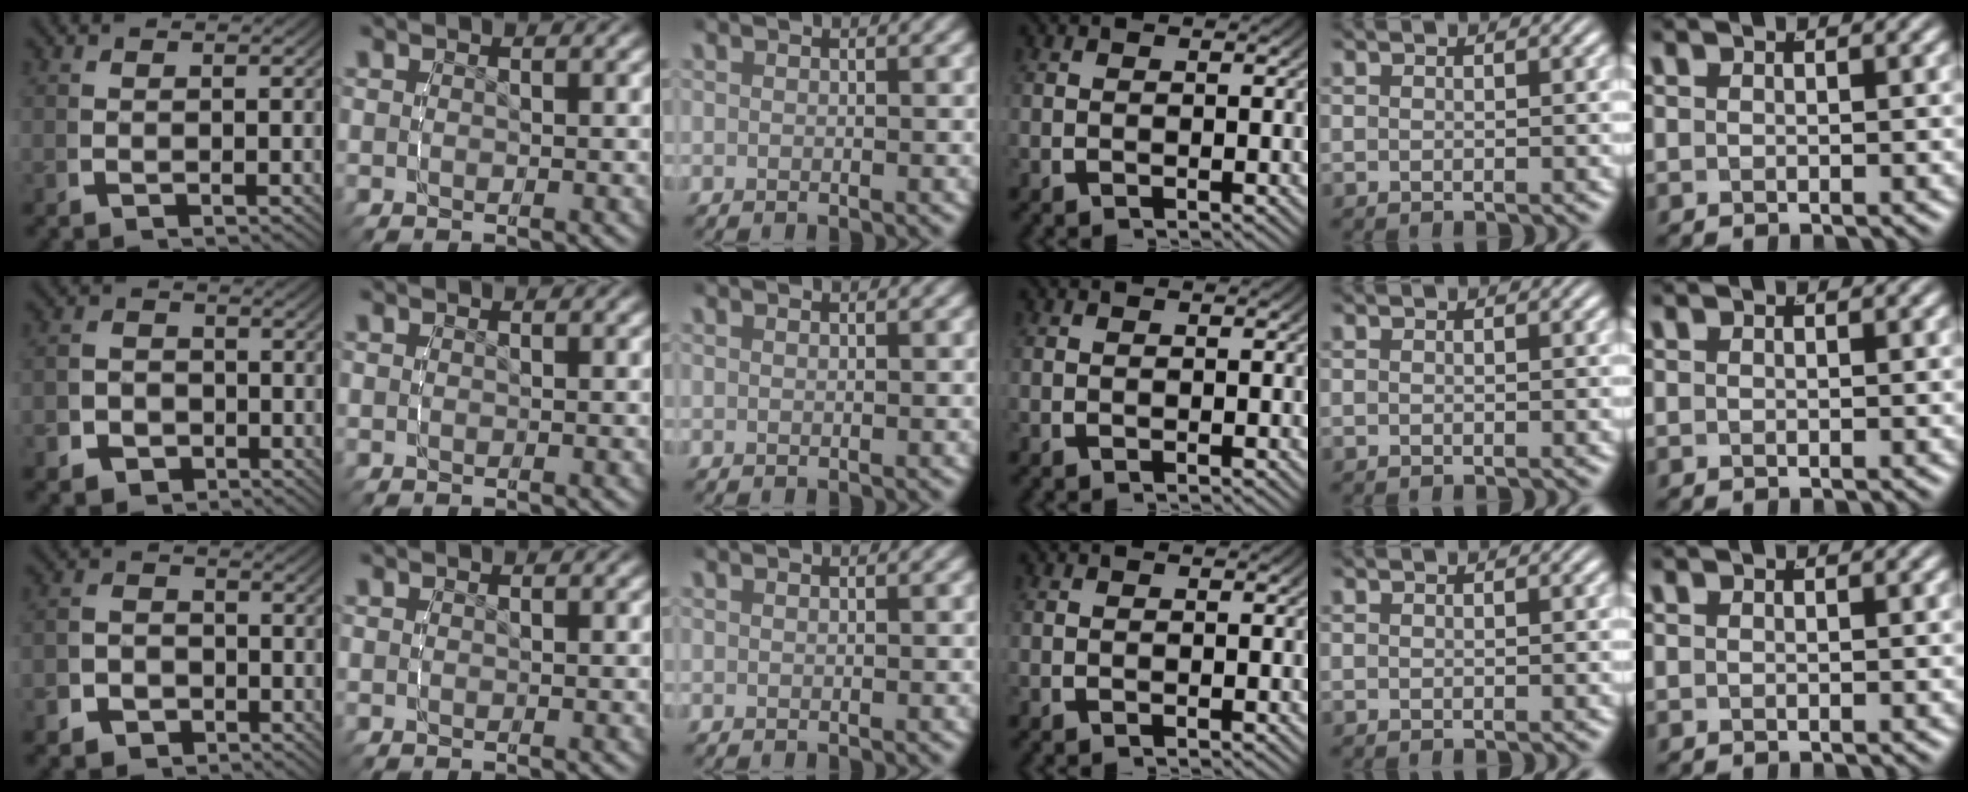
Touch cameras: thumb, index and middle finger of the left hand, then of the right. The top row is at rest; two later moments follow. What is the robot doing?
{"motion": "lift_and_place", "object": "sponge"}